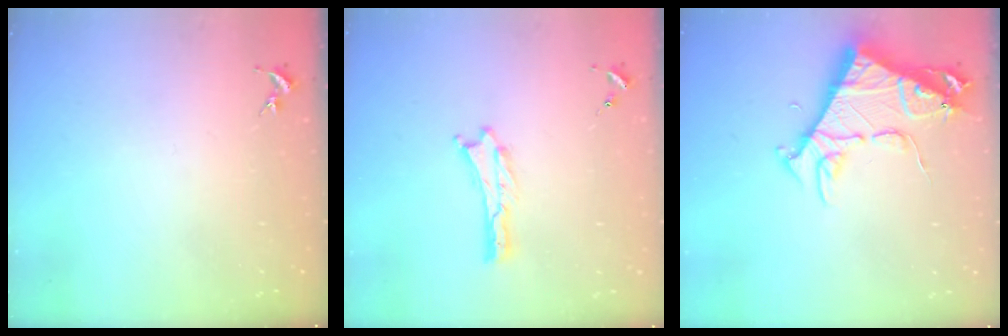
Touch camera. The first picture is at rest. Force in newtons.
{"total": 0.0}
{"total": 7.9, "press": 7.9, "slide": 0.9}